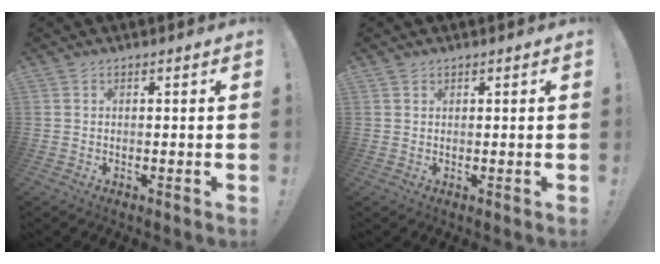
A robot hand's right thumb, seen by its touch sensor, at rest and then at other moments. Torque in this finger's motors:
{"motor_torque": [-0.05, -0.05, -0.27, 0.26, -0.04]}